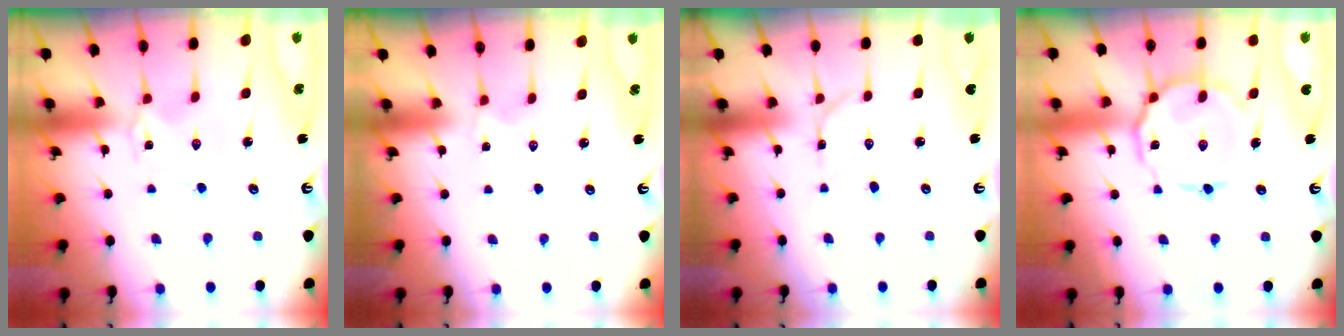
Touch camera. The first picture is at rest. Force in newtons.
{"total": 3.4, "press": 3.4, "slide": 0.5}
{"total": 1.5, "press": 1.5, "slide": 0.1}
{"total": 15.0, "press": 15.0, "slide": 1.3}